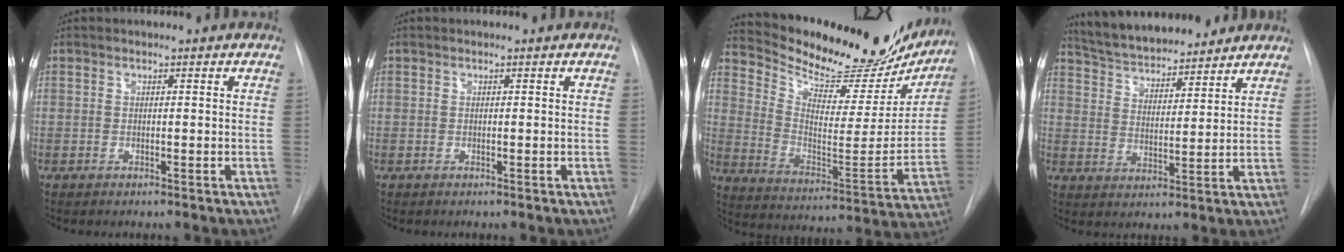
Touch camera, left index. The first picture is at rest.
{"total": 0.0}
{"total": 24.5, "force": [22.0, 6.5, 8.4], "torque": [-0.130, -0.057, 0.305]}
{"total": 14.0, "force": [12.8, 3.1, 4.8], "torque": [-0.077, 0.014, 0.207]}